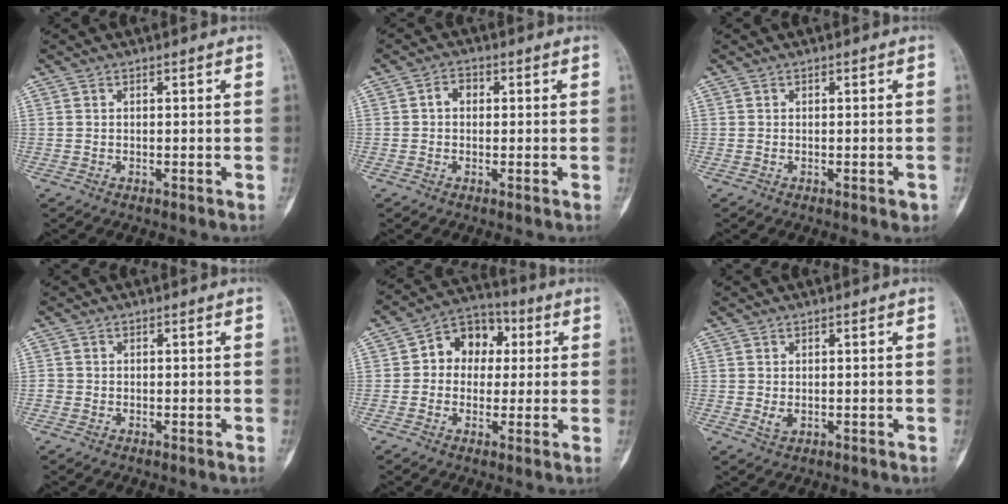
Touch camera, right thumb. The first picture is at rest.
{"total": 2.6, "force": [0.2, 2.0, 1.6], "torque": [-0.019, 0.011, -0.001]}
{"total": 1.2, "force": [-0.6, 0.5, 1.0], "torque": [-0.009, 0.001, -0.005]}
{"total": 0.9, "force": [-0.3, 0.9, 0.2], "torque": [0.000, 0.004, -0.008]}
{"total": 10.2, "force": [1.7, 8.2, 5.8], "torque": [-0.045, 0.019, 0.014]}
{"total": 1.5, "force": [0.0, 1.0, 1.1], "torque": [-0.019, -0.002, 0.004]}